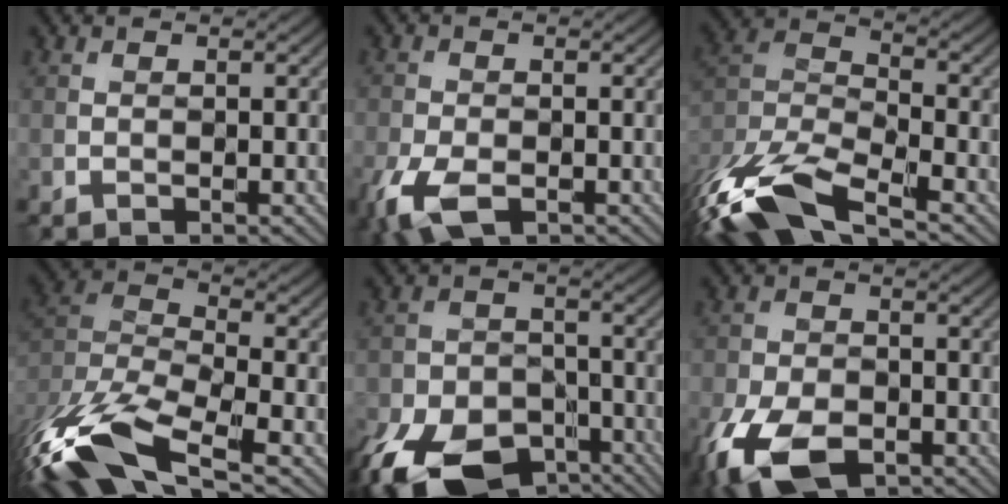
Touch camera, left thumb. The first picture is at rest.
{"total": 6.2, "force": [-3.0, 3.4, 4.3], "torque": [-0.107, -0.014, -0.065]}
{"total": 14.1, "force": [-9.3, 4.7, 9.4], "torque": [-0.223, -0.020, -0.191]}
{"total": 14.8, "force": [-8.8, 5.3, 10.6], "torque": [-0.262, -0.019, -0.177]}
{"total": 14.8, "force": [-9.1, 8.4, 8.0], "torque": [-0.182, -0.045, -0.150]}
{"total": 10.9, "force": [-6.0, 5.7, 7.0], "torque": [-0.171, -0.032, -0.118]}